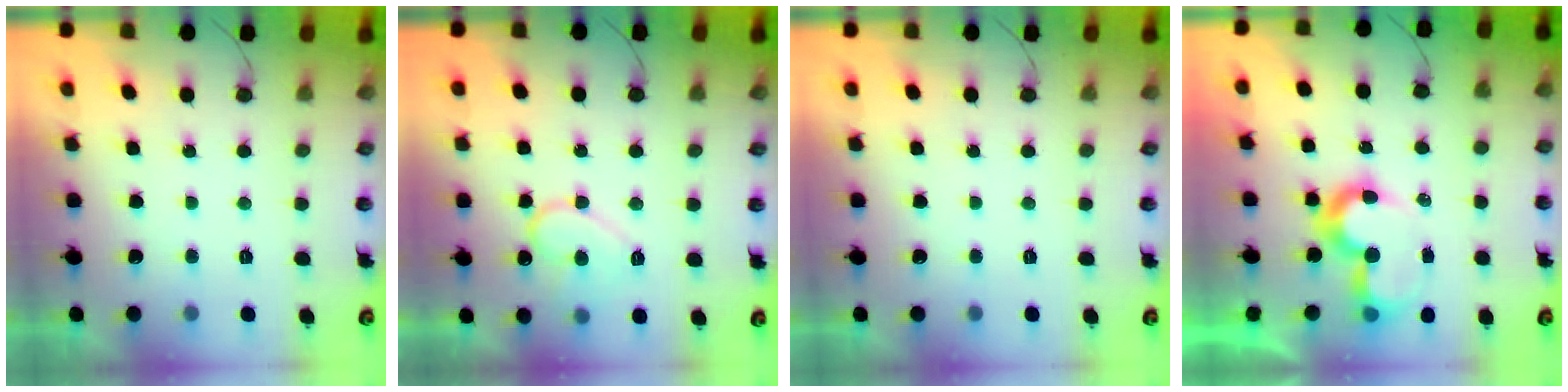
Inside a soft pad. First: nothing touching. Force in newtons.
{"total": 11.0, "press": 11.0, "slide": 0.9}
{"total": 0.0}
{"total": 9.5, "press": 9.0, "slide": 2.9}